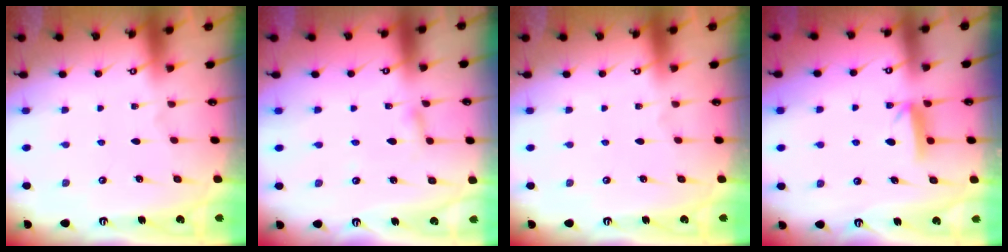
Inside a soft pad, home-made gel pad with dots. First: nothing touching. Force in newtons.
{"total": 2.1, "press": 2.1, "slide": 0.2}
{"total": 0.0}
{"total": 6.2, "press": 6.2, "slide": 0.6}